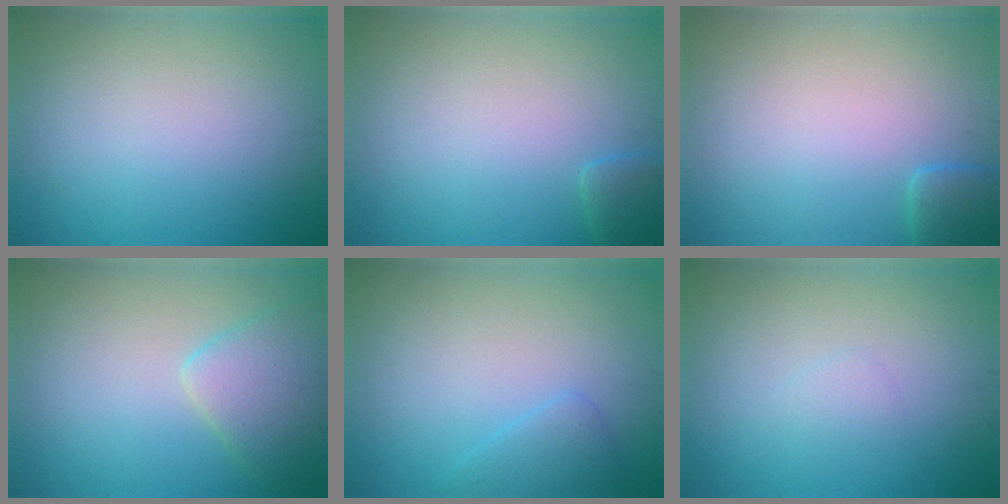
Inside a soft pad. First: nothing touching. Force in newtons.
{"total": 1.6, "press": 1.6, "slide": 0.1}
{"total": 2.0, "press": 2.0, "slide": 0.3}
{"total": 3.9, "press": 3.9, "slide": 0.4}
{"total": 1.7, "press": 1.7, "slide": 0.0}
{"total": 0.7, "press": 0.7, "slide": 0.1}